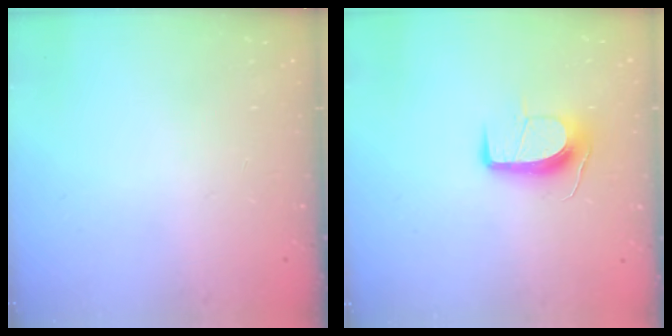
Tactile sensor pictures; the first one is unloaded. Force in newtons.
{"total": 9.9, "press": 9.9, "slide": 0.2}